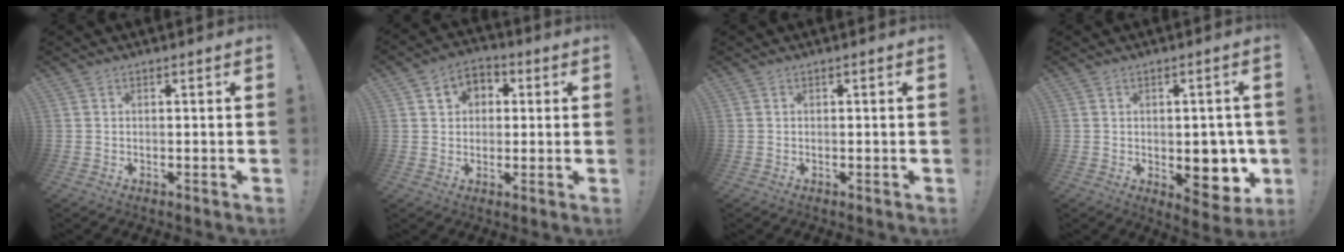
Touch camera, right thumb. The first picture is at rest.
{"total": 5.7, "force": [0.1, 5.4, 1.8], "torque": [-0.018, 0.006, 0.003]}
{"total": 0.0}
{"total": 11.2, "force": [-1.8, 7.2, 8.4], "torque": [-0.082, 0.000, -0.017]}